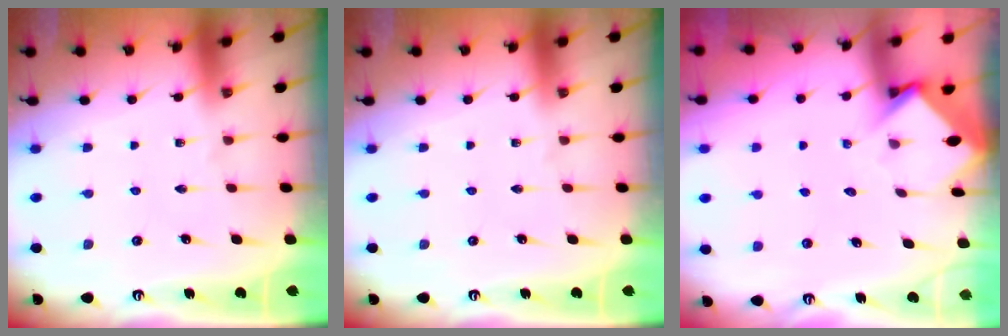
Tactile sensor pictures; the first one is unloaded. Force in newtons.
{"total": 0.0}
{"total": 3.4, "press": 3.4, "slide": 0.3}